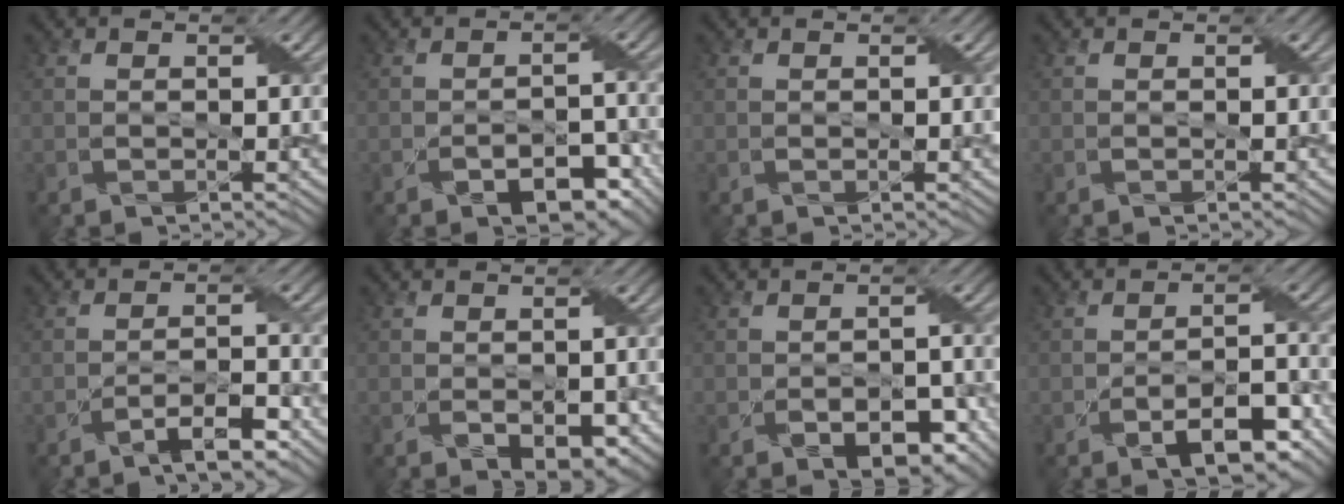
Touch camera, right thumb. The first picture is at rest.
{"total": 5.2, "force": [-2.9, 2.9, 3.2], "torque": [-0.042, -0.006, -0.038]}
{"total": 0.0}
{"total": 0.0}
{"total": 4.1, "force": [-2.9, 0.8, 2.7], "torque": [-0.046, 0.011, -0.052]}
{"total": 3.3, "force": [-0.8, 2.1, 2.4], "torque": [-0.047, -0.016, -0.003]}
{"total": 4.9, "force": [-2.3, 2.9, 3.3], "torque": [-0.043, -0.012, -0.028]}
{"total": 6.6, "force": [-3.6, 2.8, 4.8], "torque": [-0.075, 0.000, -0.054]}